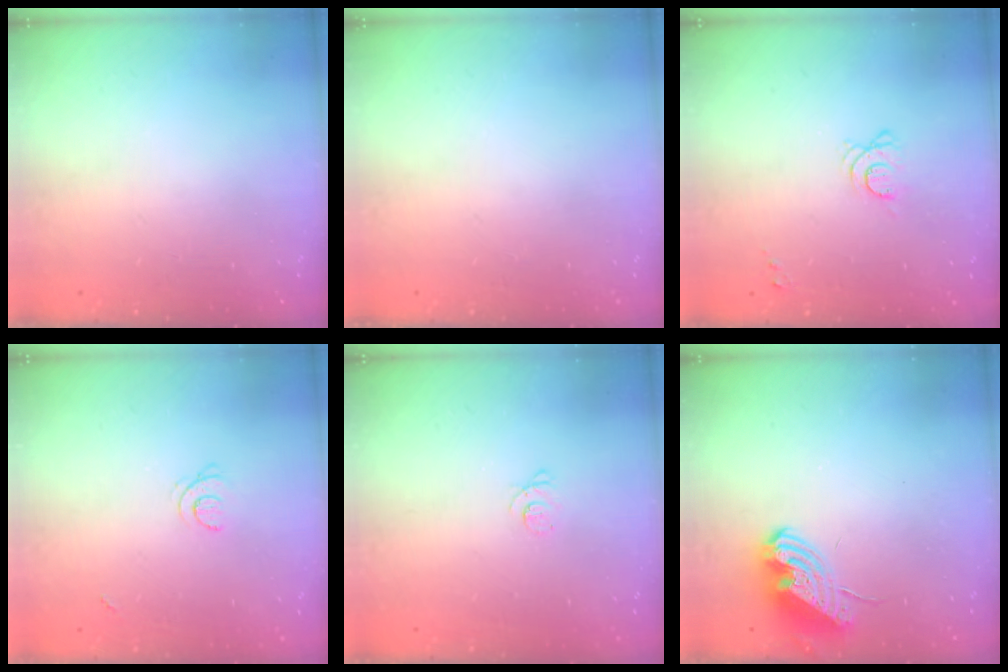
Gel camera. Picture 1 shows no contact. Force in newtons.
{"total": 0.0}
{"total": 4.4, "press": 4.3, "slide": 1.2}
{"total": 3.3, "press": 3.3, "slide": 0.5}
{"total": 2.3, "press": 2.3, "slide": 0.3}
{"total": 8.9, "press": 8.9, "slide": 0.4}